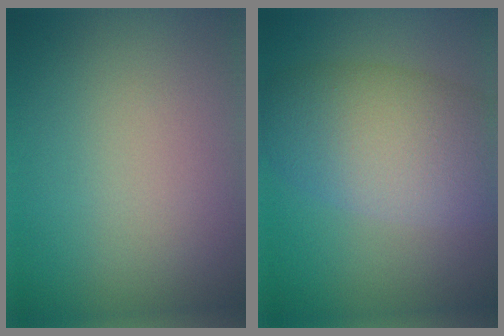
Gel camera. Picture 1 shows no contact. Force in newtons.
{"total": 7.9, "press": 7.9, "slide": 0.4}